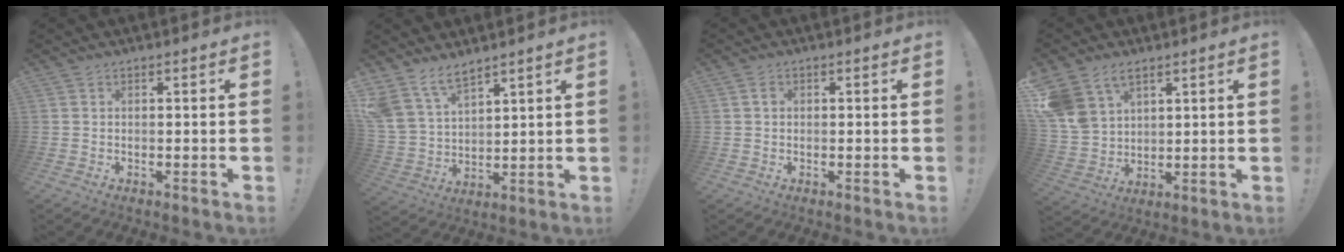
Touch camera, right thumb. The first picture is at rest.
{"total": 10.8, "force": [8.6, 5.0, 4.1], "torque": [-0.102, -0.051, 0.173]}
{"total": 1.2, "force": [0.2, 1.0, 0.6], "torque": [-0.011, 0.004, 0.003]}
{"total": 10.9, "force": [6.9, 7.2, 4.4], "torque": [-0.097, -0.035, 0.142]}